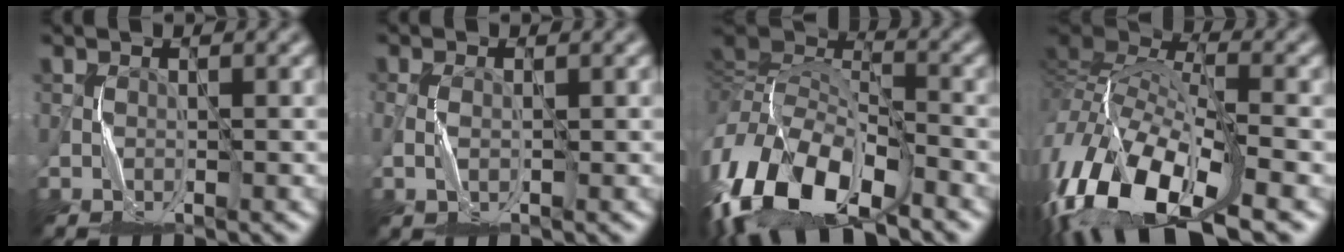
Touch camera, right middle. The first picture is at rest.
{"total": 1.9, "force": [-0.1, 0.9, 1.6], "torque": [-0.043, 0.002, -0.004]}
{"total": 16.3, "force": [-8.1, 8.3, 11.4], "torque": [-0.262, -0.002, -0.151]}
{"total": 15.5, "force": [-6.5, 7.8, 11.8], "torque": [-0.256, 0.008, -0.126]}